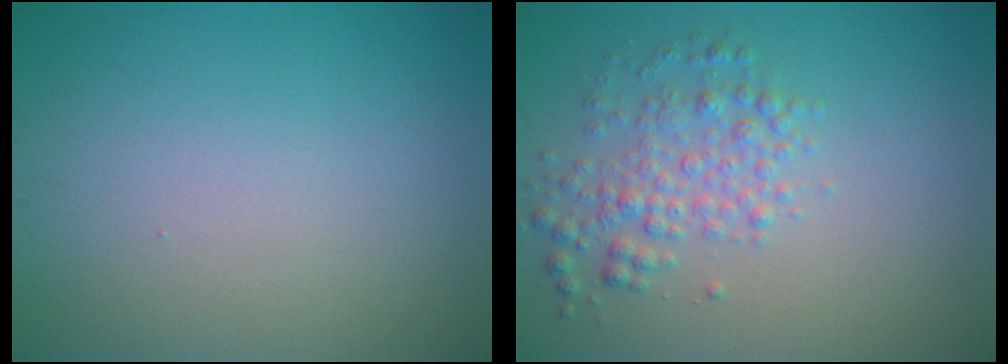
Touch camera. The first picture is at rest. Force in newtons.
{"total": 3.0, "press": 3.0, "slide": 0.0}